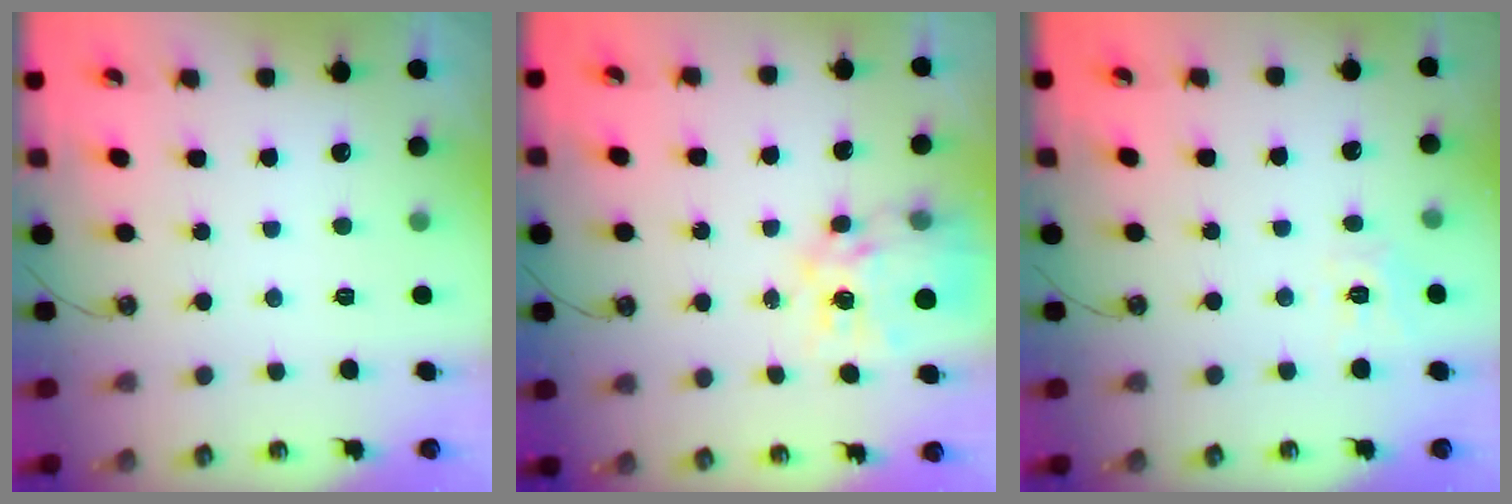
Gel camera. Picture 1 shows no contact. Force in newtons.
{"total": 14.3, "press": 14.2, "slide": 1.4}
{"total": 7.7, "press": 7.6, "slide": 0.8}